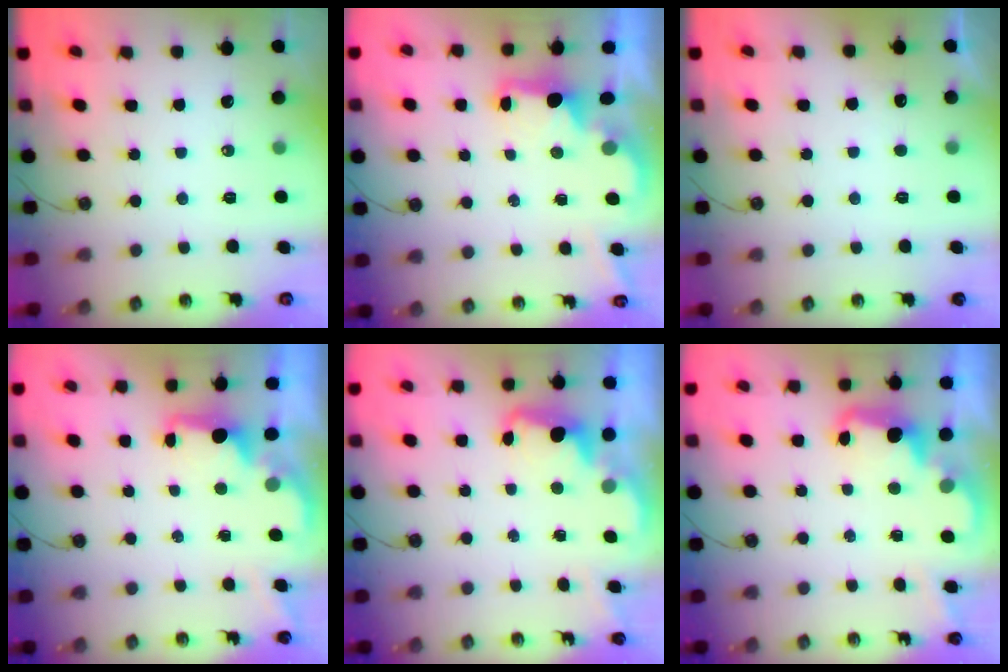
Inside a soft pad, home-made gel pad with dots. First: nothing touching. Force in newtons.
{"total": 2.2, "press": 2.0, "slide": 0.8}
{"total": 2.6, "press": 2.4, "slide": 1.0}
{"total": 1.8, "press": 1.6, "slide": 0.8}
{"total": 2.4, "press": 2.3, "slide": 0.7}
{"total": 3.2, "press": 3.1, "slide": 0.7}